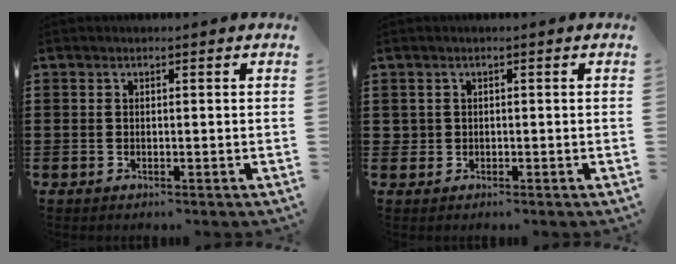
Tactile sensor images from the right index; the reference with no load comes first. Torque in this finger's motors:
{"motor_torque": [0.57, 0.11, 0.03, -0.01]}